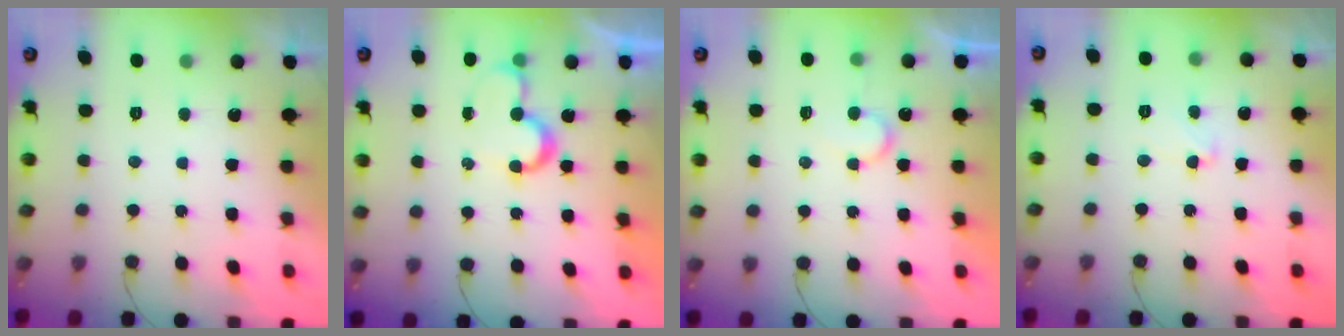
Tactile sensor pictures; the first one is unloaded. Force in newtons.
{"total": 7.2, "press": 7.1, "slide": 0.6}
{"total": 6.3, "press": 6.3, "slide": 0.4}
{"total": 5.9, "press": 5.9, "slide": 0.4}